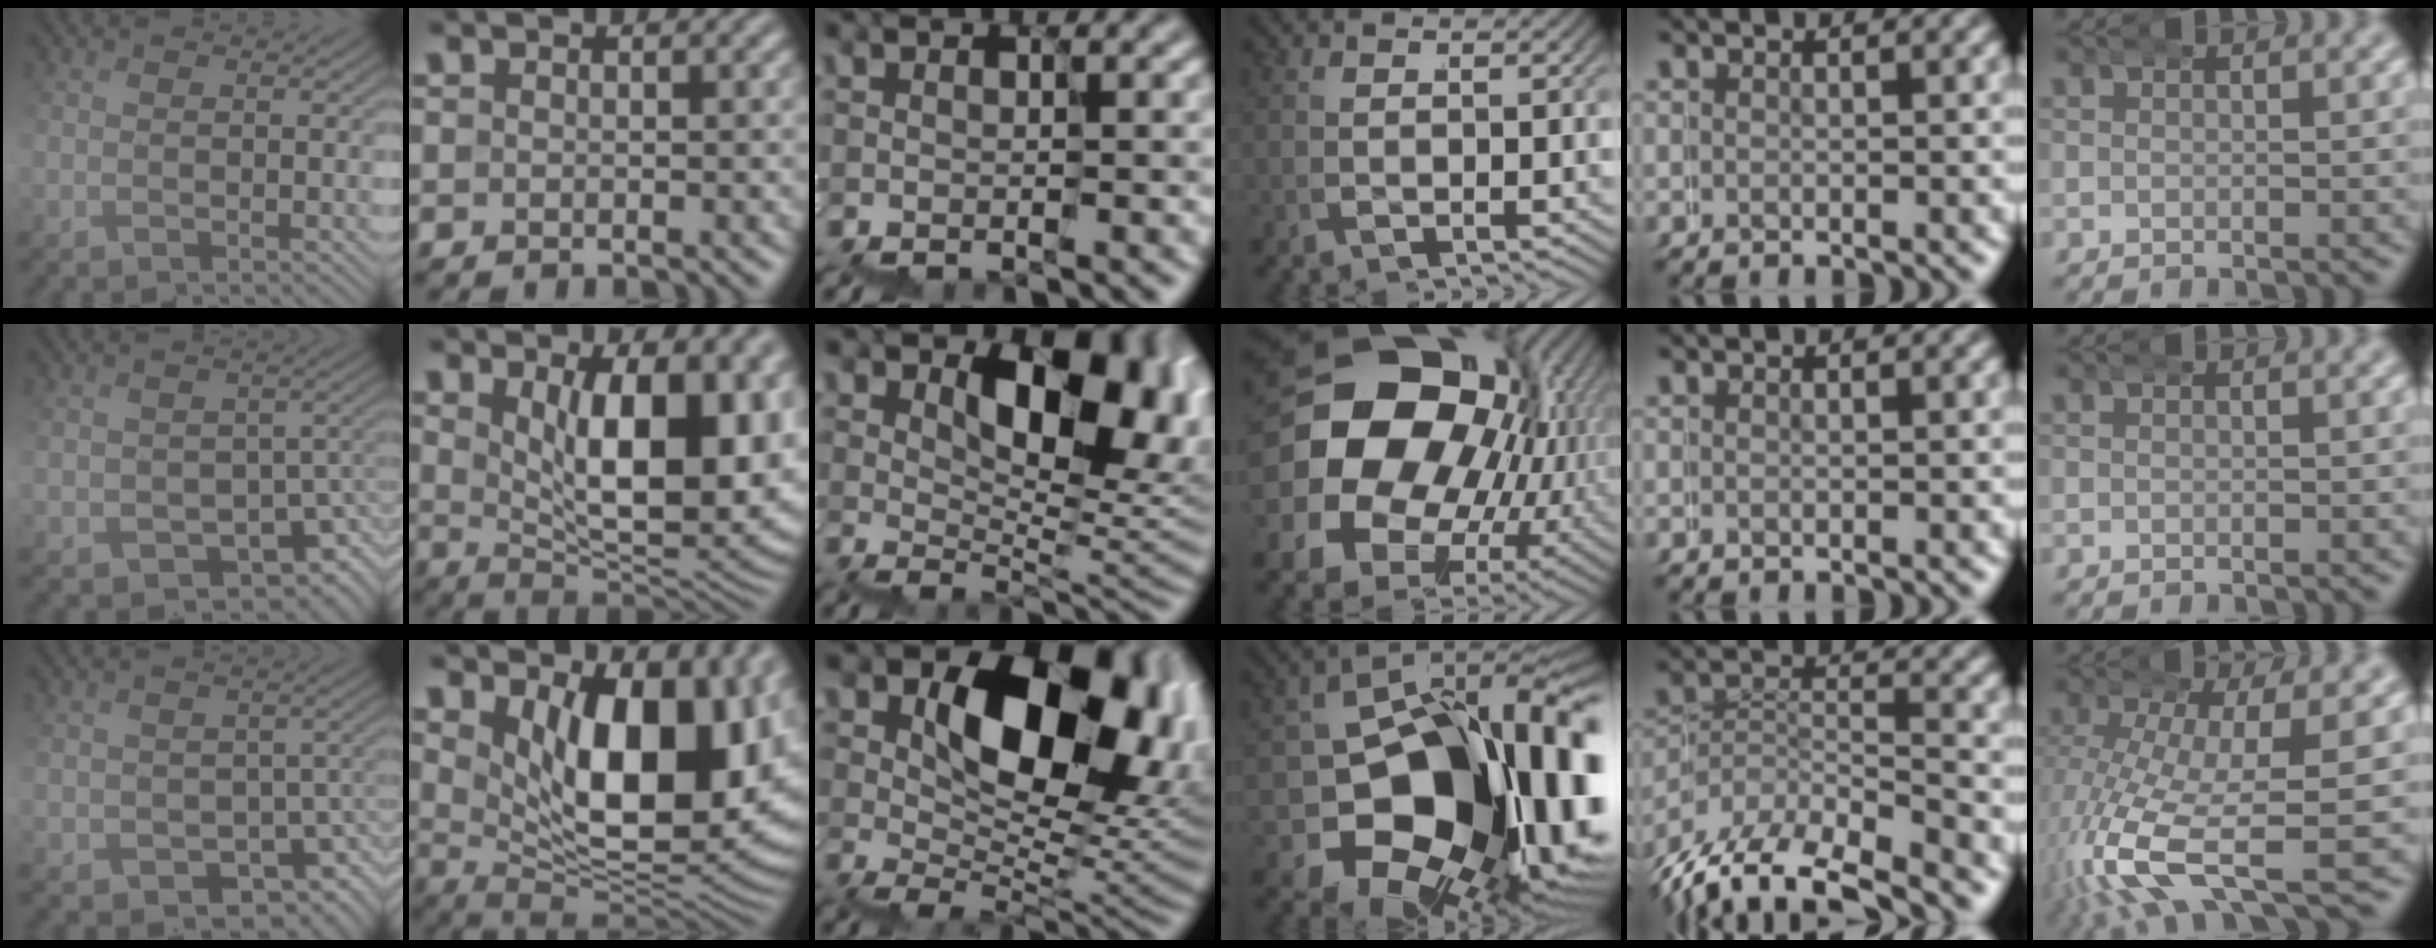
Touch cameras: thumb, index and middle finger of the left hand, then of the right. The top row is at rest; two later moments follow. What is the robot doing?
{"motion": "wrap", "object": "duck tape"}